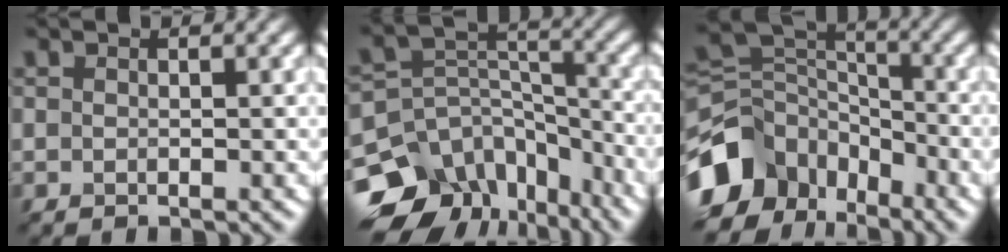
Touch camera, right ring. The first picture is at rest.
{"total": 13.4, "force": [-9.2, 8.8, 4.3], "torque": [-0.103, 0.005, -0.130]}
{"total": 10.2, "force": [-5.5, 7.2, 4.7], "torque": [-0.095, 0.008, -0.113]}